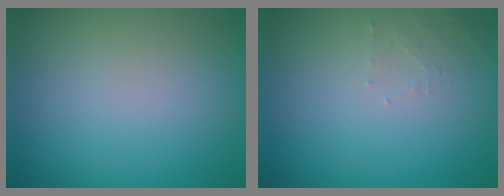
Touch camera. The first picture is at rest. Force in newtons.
{"total": 1.0, "press": 1.0, "slide": 0.2}